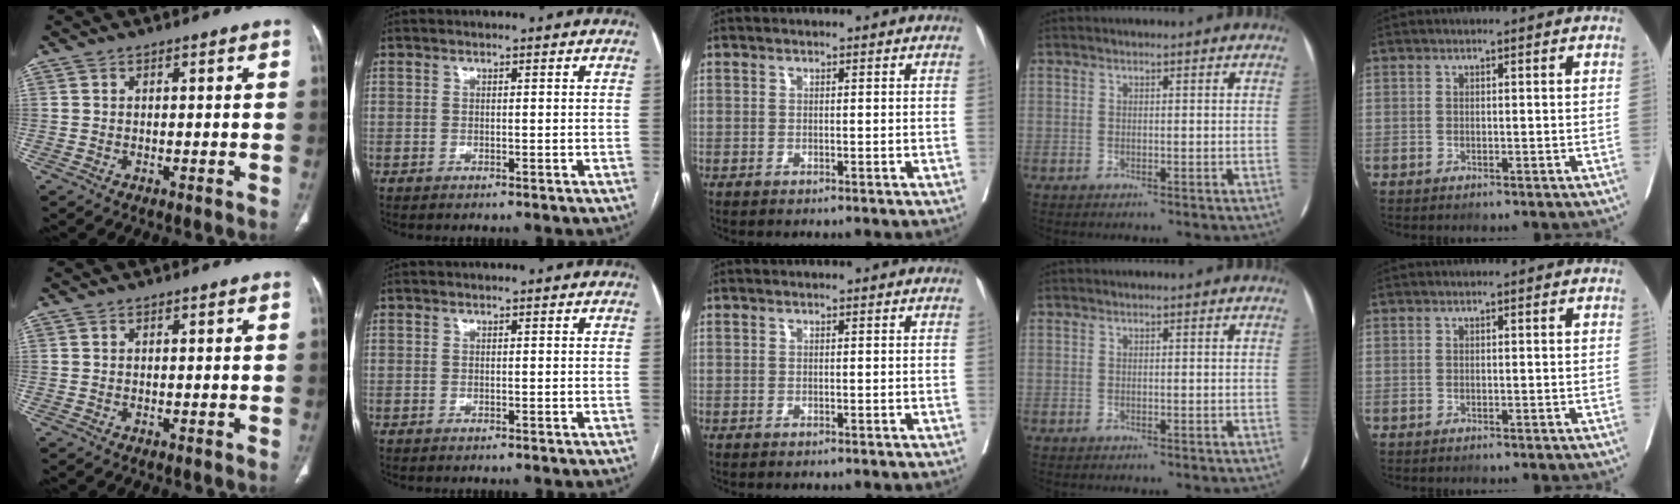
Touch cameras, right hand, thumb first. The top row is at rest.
{}